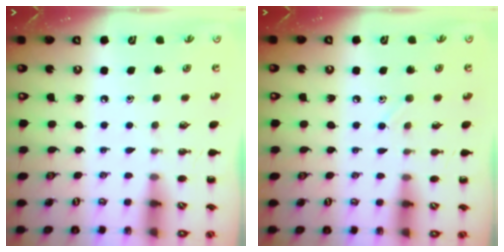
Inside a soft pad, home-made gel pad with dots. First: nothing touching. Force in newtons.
{"total": 5.9, "press": 5.5, "slide": 2.1}